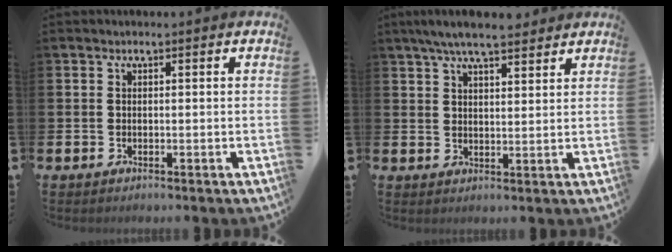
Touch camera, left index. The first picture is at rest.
{"total": 5.9, "force": [5.3, 1.0, 2.3], "torque": [-0.053, -0.014, 0.095]}